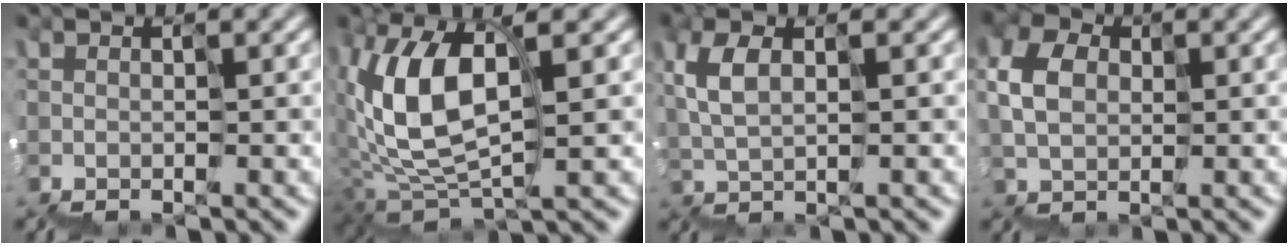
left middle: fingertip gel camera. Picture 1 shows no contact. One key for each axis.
{"total": 6.7, "fx": 1.9, "fy": 3.4, "fz": 5.5, "tx": -0.146, "ty": 0.019, "tz": 0.032}
{"total": 2.2, "fx": 1.3, "fy": 0.7, "fz": 1.7, "tx": -0.067, "ty": 0.017, "tz": 0.024}
{"total": 2.0, "fx": 1.0, "fy": 1.7, "fz": 0.5, "tx": -0.037, "ty": 0.022, "tz": 0.012}